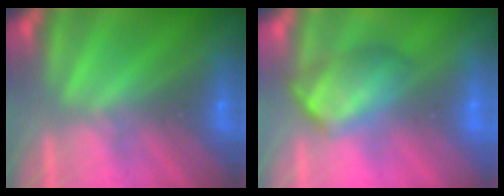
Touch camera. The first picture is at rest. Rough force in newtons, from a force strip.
{"total": 4.4}